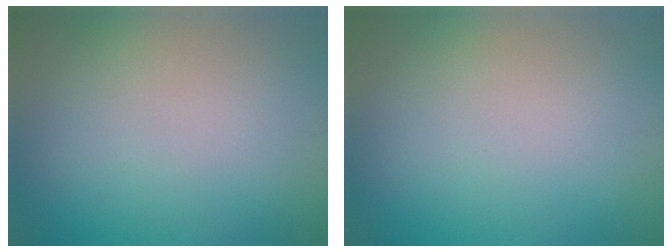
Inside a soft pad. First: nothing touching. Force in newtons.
{"total": 0.0}